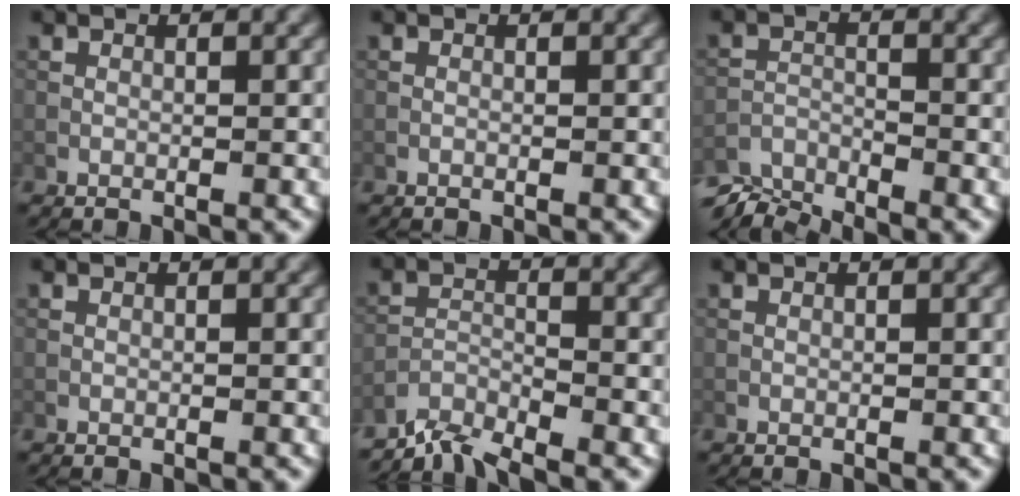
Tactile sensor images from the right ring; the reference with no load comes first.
{"total": 0.0}
{"total": 4.5, "force": [-4.3, 0.7, 1.2], "torque": [-0.026, -0.012, -0.087]}
{"total": 0.0}
{"total": 3.3, "force": [-3.1, 0.4, 1.0], "torque": [-0.018, 0.001, -0.069]}
{"total": 0.0}